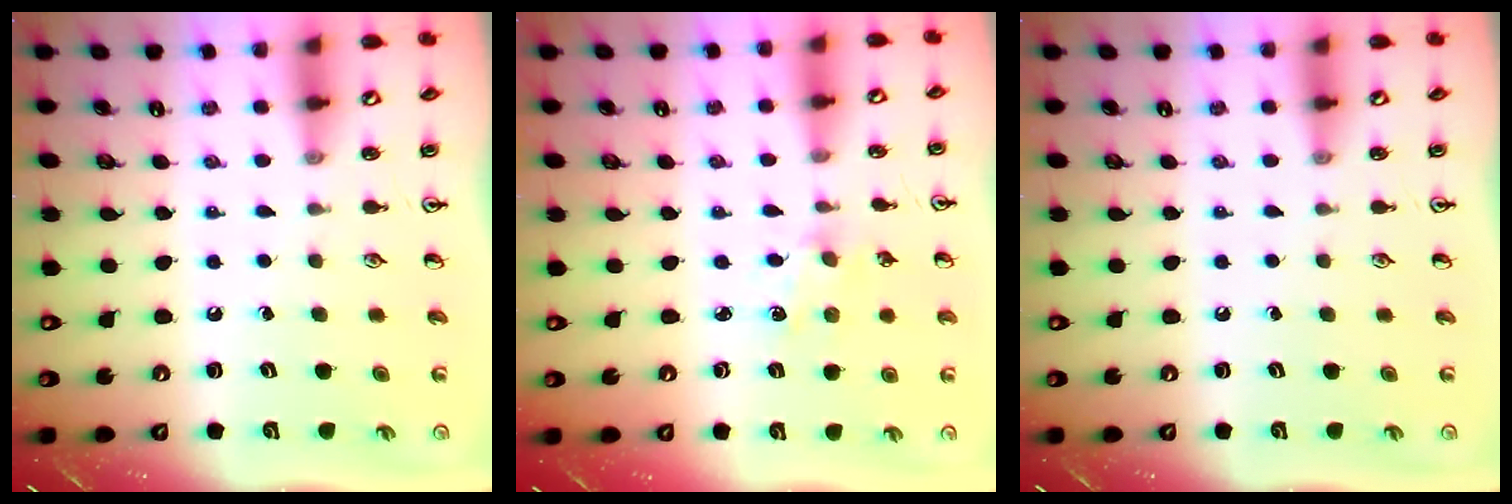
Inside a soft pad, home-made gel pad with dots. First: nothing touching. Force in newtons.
{"total": 2.1, "press": 2.0, "slide": 0.3}
{"total": 0.0}